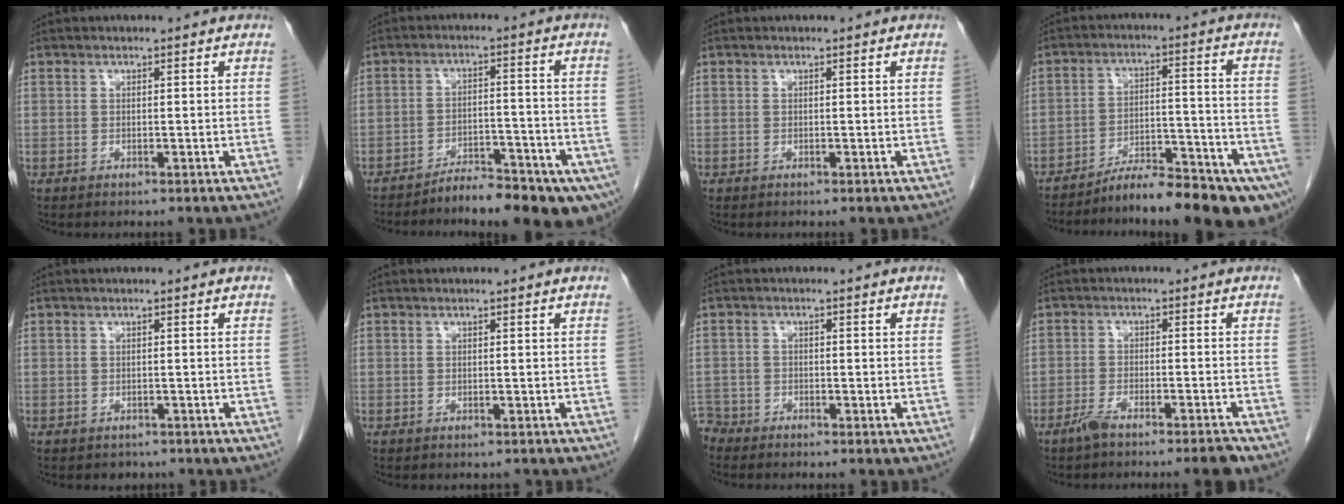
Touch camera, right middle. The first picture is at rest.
{"total": 11.4, "force": [-8.7, 3.0, 6.8], "torque": [-0.078, 0.019, -0.130]}
{"total": 0.0}
{"total": 15.4, "force": [-12.1, 2.7, 9.0], "torque": [-0.088, 0.028, -0.182]}
{"total": 1.8, "force": [-1.4, 1.1, 0.1], "torque": [-0.011, 0.000, -0.020]}
{"total": 0.7, "force": [-0.6, 0.3, 0.1], "torque": [-0.009, -0.001, -0.010]}
{"total": 2.9, "force": [-2.8, 0.9, -0.4], "torque": [0.009, -0.003, -0.054]}
{"total": 4.8, "force": [-3.9, 0.0, 2.8], "torque": [-0.044, -0.001, -0.070]}